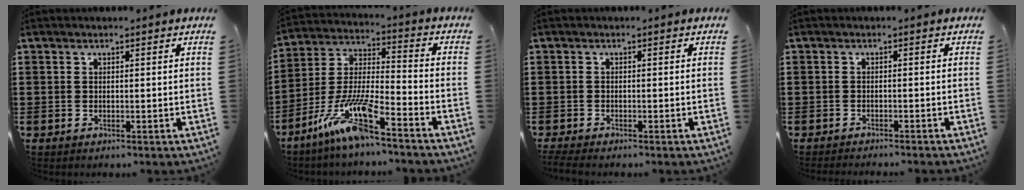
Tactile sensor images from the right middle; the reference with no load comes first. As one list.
[{"total": 11.4, "force": [-8.6, 0.9, 7.4], "torque": [-0.166, -0.006, -0.174]}, {"total": 1.0, "force": [-0.9, 0.1, 0.3], "torque": [-0.007, -0.003, -0.018]}, {"total": 1.0, "force": [-1.0, -0.1, 0.1], "torque": [-0.003, 0.000, -0.020]}]